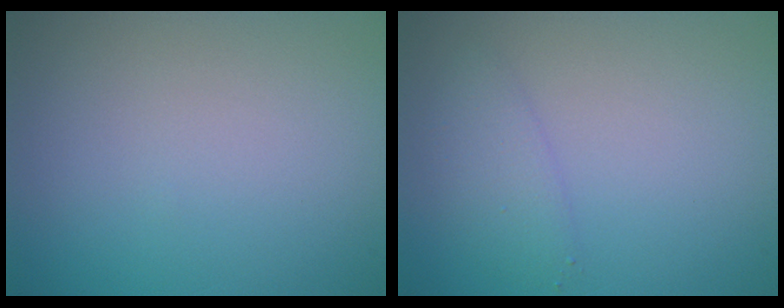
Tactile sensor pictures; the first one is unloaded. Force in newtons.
{"total": 1.8, "press": 1.8, "slide": 0.1}